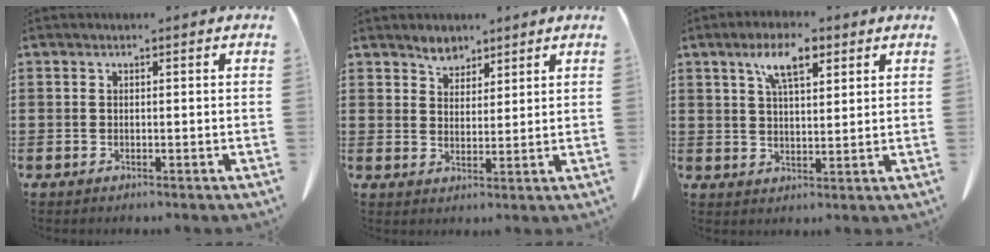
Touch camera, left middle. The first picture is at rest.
{"total": 3.5, "force": [3.0, 1.7, 0.7], "torque": [-0.022, 0.003, 0.057]}
{"total": 7.1, "force": [4.0, 2.4, 5.4], "torque": [-0.108, 0.005, 0.068]}